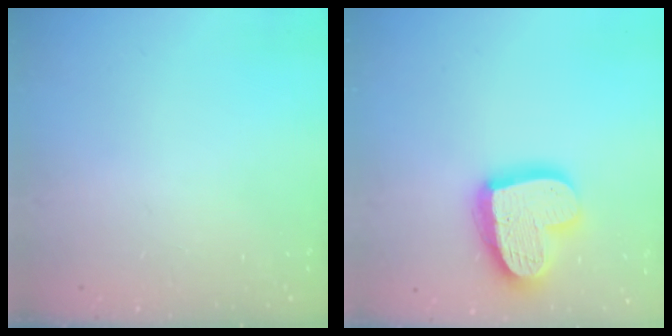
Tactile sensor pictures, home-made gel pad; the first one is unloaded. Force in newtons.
{"total": 18.1, "press": 18.0, "slide": 1.5}